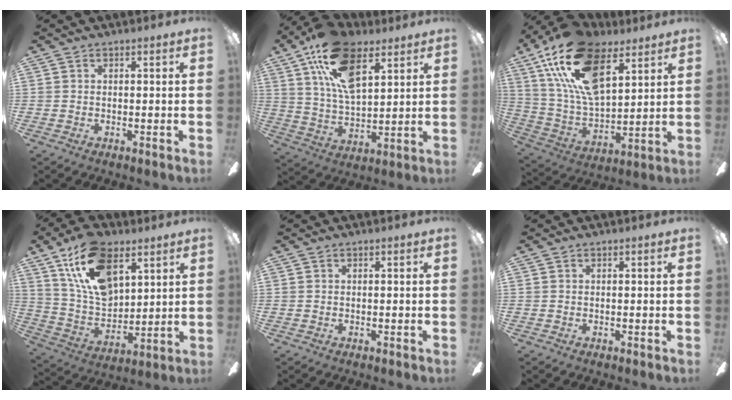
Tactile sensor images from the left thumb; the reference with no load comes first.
{"total": 18.7, "force": [10.1, 9.1, 12.8], "torque": [-0.240, -0.026, 0.180]}
{"total": 22.9, "force": [12.1, 11.5, 15.7], "torque": [-0.315, -0.046, 0.213]}
{"total": 19.3, "force": [10.6, 10.8, 11.9], "torque": [-0.237, -0.032, 0.196]}
{"total": 0.0}
{"total": 0.0}